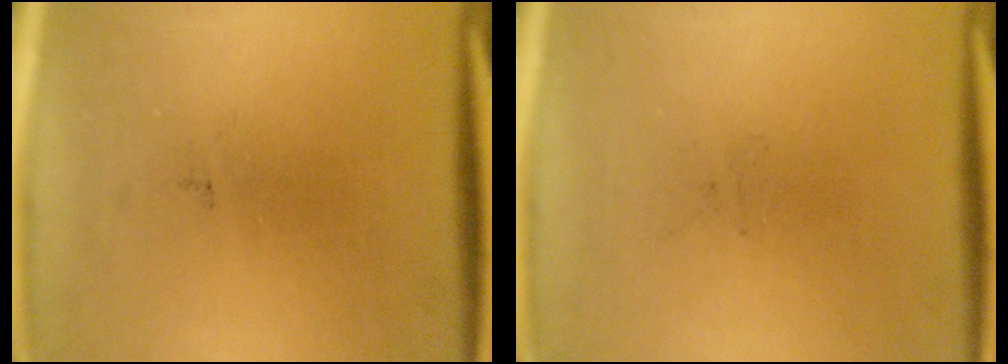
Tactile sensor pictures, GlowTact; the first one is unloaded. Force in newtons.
{"total": 0.0}